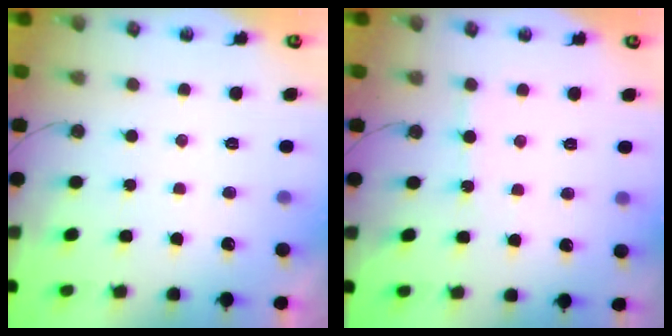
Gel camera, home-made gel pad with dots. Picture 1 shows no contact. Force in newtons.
{"total": 5.4, "press": 5.4, "slide": 0.3}